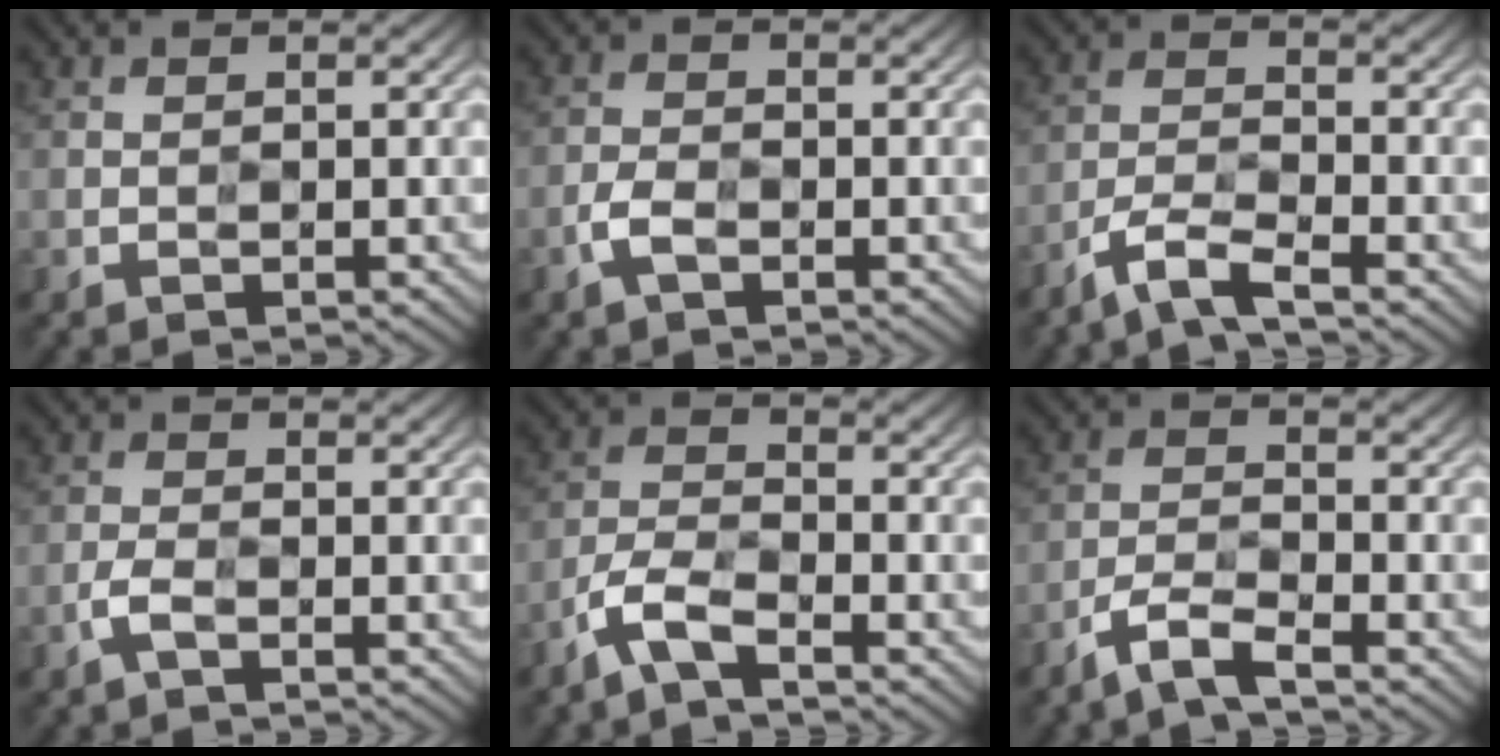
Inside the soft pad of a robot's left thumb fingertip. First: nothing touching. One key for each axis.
{"total": 2.7, "fx": -1.5, "fy": 1.3, "fz": 1.9, "tx": -0.043, "ty": 0.000, "tz": -0.036}
{"total": 4.7, "fx": -3.6, "fy": 0.7, "fz": 3.0, "tx": -0.064, "ty": -0.001, "tz": -0.085}
{"total": 2.2, "fx": -1.3, "fy": 0.7, "fz": 1.6, "tx": -0.040, "ty": 0.002, "tz": -0.031}
{"total": 4.8, "fx": -3.4, "fy": 1.3, "fz": 3.1, "tx": -0.072, "ty": -0.002, "tz": -0.083}
{"total": 4.2, "fx": -3.3, "fy": 0.7, "fz": 2.6, "tx": -0.056, "ty": 0.000, "tz": -0.077}